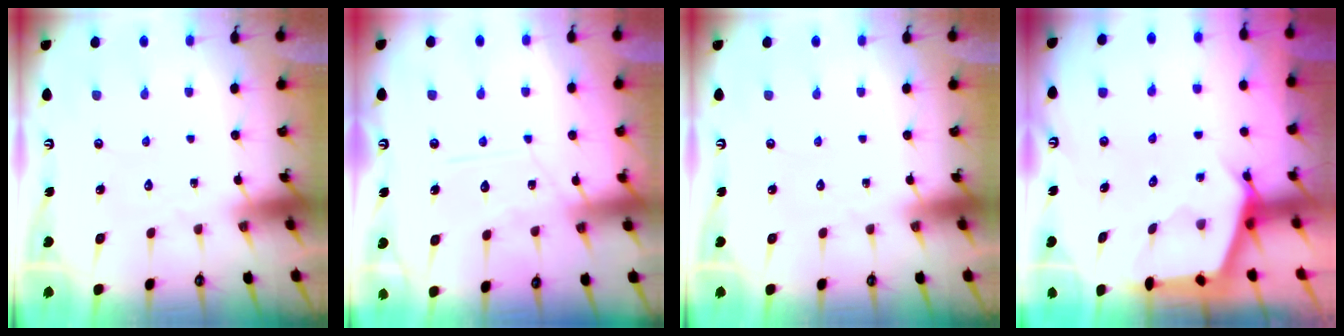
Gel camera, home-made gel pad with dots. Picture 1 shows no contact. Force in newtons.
{"total": 9.6, "press": 9.6, "slide": 0.9}
{"total": 0.0}
{"total": 2.7, "press": 2.7, "slide": 0.3}